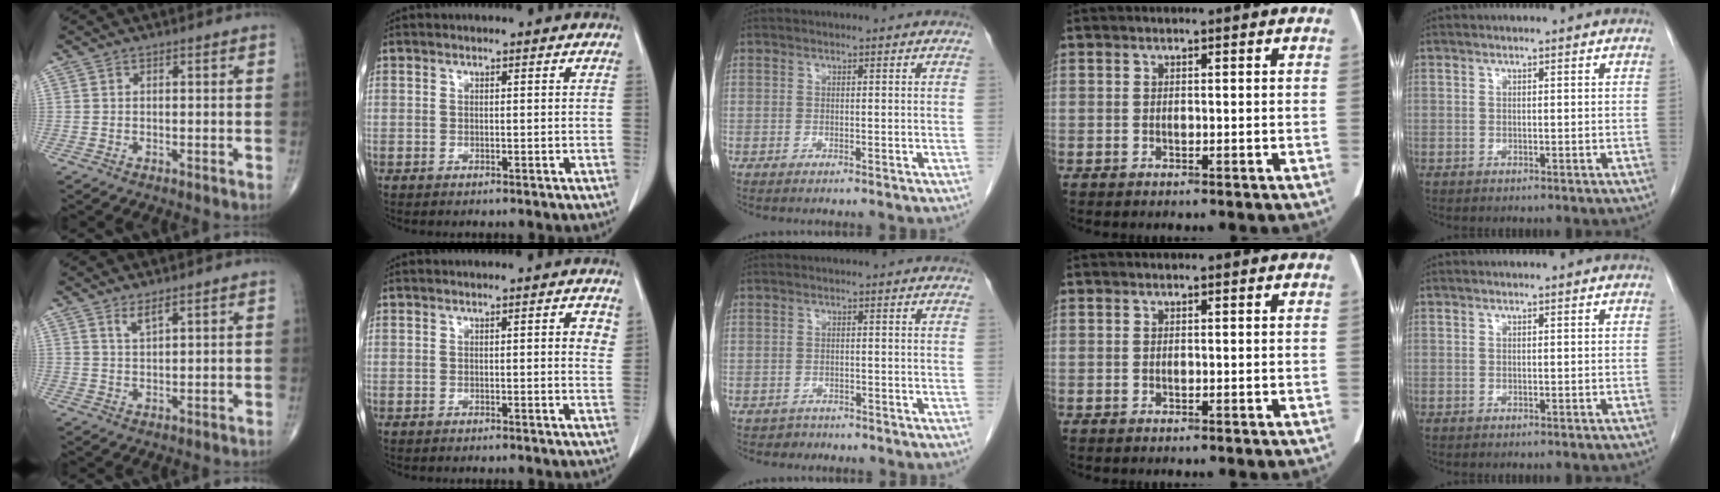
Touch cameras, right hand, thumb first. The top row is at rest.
{"thumb": {"total": 2.4, "force": [1.7, 0.4, 1.6], "torque": [-0.033, -0.013, 0.037]}, "index": {"total": 2.2, "force": [0.7, 0.5, 2.0], "torque": [-0.021, 0.001, 0.004]}, "middle": {"total": 1.6, "force": [-1.1, 1.0, -0.4], "torque": [0.001, 0.005, -0.018]}}